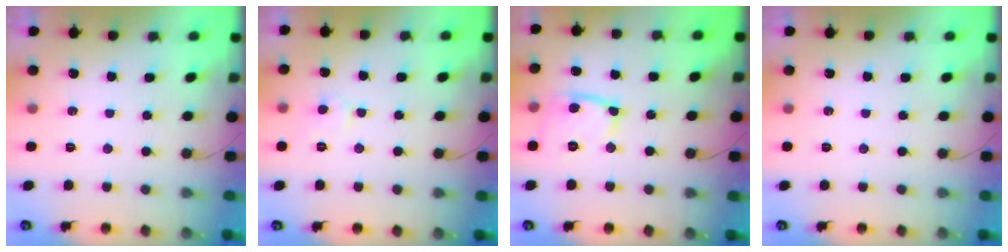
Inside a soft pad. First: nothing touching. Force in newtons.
{"total": 4.2, "press": 4.2, "slide": 0.4}
{"total": 11.6, "press": 11.5, "slide": 1.3}
{"total": 0.0}